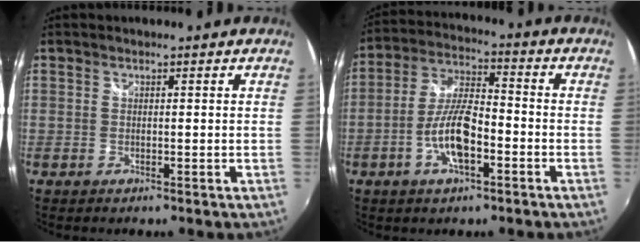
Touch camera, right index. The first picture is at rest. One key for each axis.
{"total": 10.3, "fx": -3.9, "fy": 3.4, "fz": 8.9, "tx": -0.185, "ty": 0.004, "tz": -0.072}